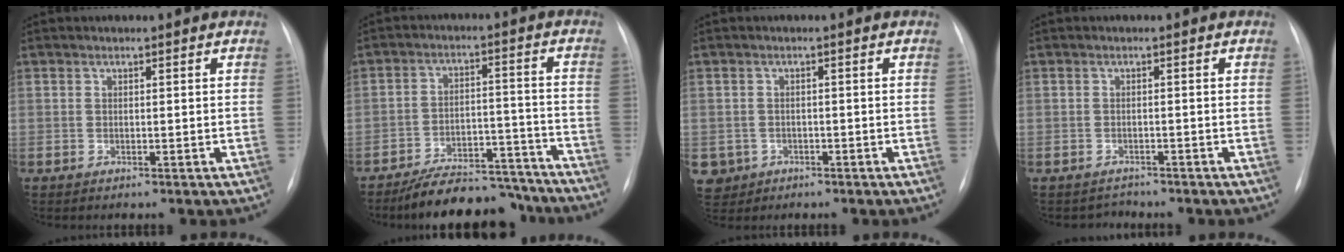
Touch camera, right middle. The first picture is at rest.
{"total": 13.9, "force": [-12.7, 4.3, 3.7], "torque": [-0.034, 0.035, -0.183]}
{"total": 5.3, "force": [-2.3, 4.7, 0.7], "torque": [-0.023, 0.003, -0.033]}
{"total": 1.6, "force": [-1.4, 0.4, -0.7], "torque": [0.013, -0.005, -0.020]}